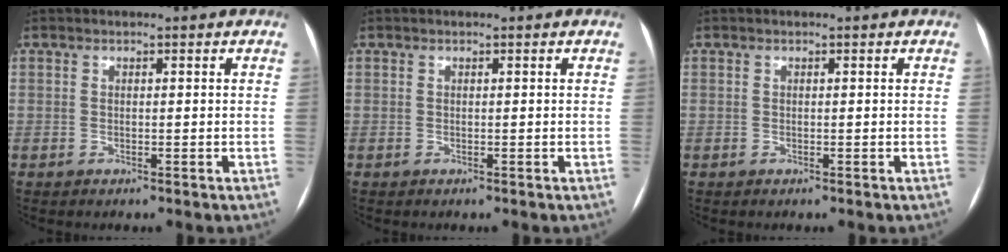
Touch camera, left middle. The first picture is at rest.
{"total": 0.0}
{"total": 0.0}